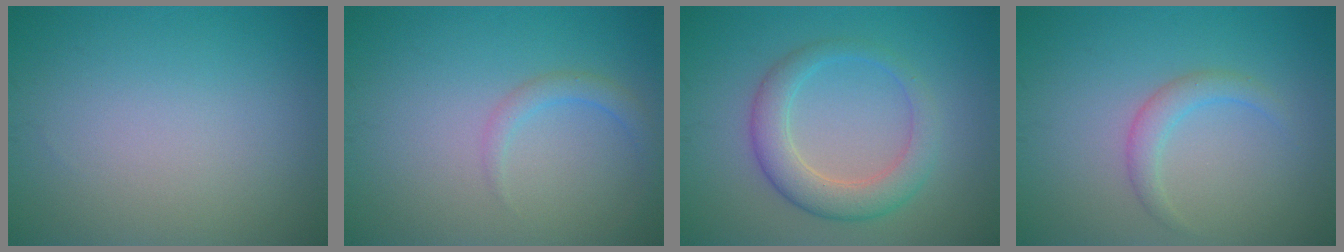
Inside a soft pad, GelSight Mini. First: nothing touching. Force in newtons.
{"total": 1.6, "press": 1.6, "slide": 0.1}
{"total": 4.3, "press": 4.3, "slide": 0.1}
{"total": 1.9, "press": 1.9, "slide": 0.1}